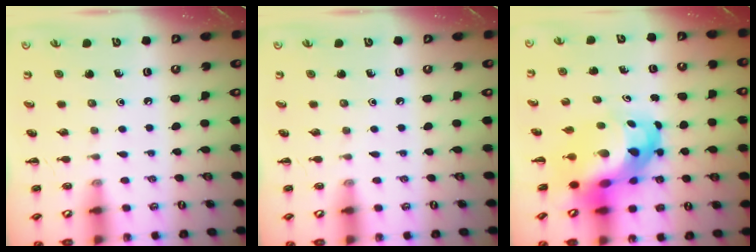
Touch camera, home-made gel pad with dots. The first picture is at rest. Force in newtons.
{"total": 0.0}
{"total": 10.2, "press": 9.8, "slide": 3.0}